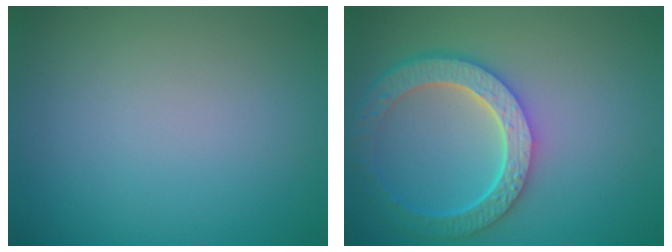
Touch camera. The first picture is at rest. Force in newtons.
{"total": 6.5, "press": 5.1, "slide": 4.0}